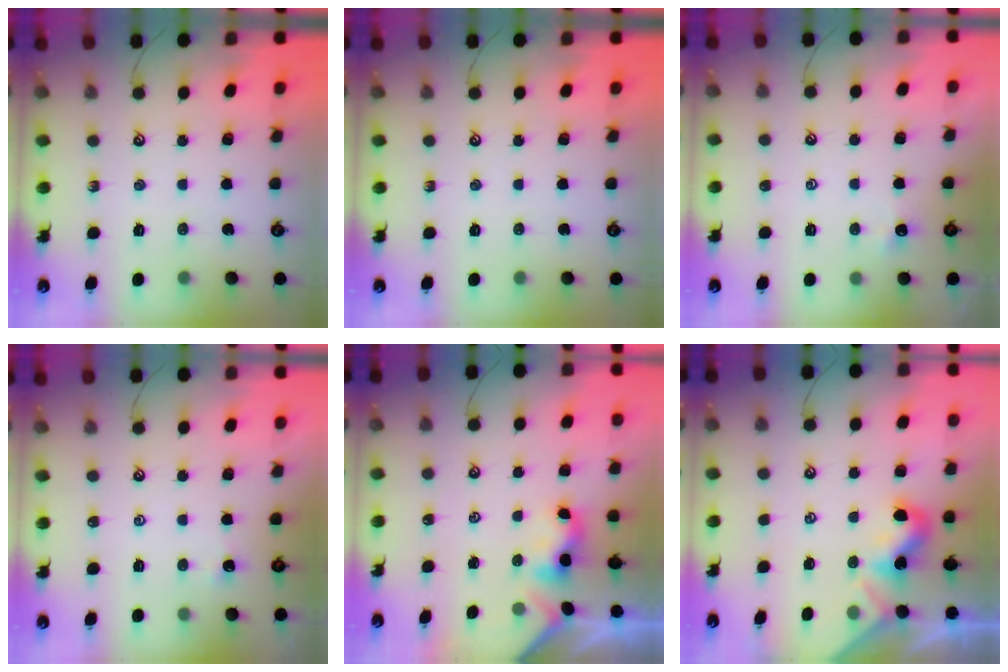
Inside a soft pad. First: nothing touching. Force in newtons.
{"total": 0.0}
{"total": 0.5, "press": 0.4, "slide": 0.3}
{"total": 0.7, "press": 0.5, "slide": 0.6}
{"total": 0.5, "press": 0.4, "slide": 0.4}
{"total": 1.8, "press": 1.8, "slide": 0.4}